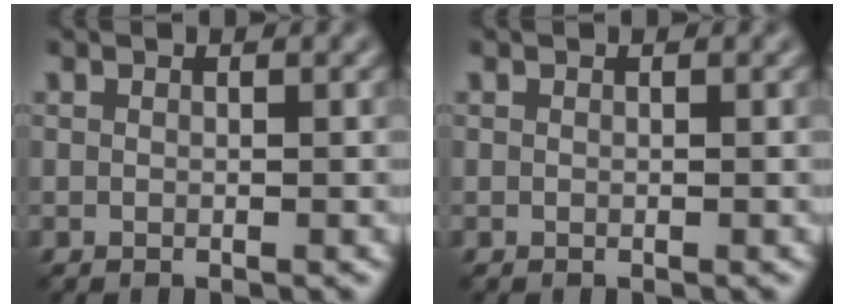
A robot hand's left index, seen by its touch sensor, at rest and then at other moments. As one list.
[{"total": 0.0}]